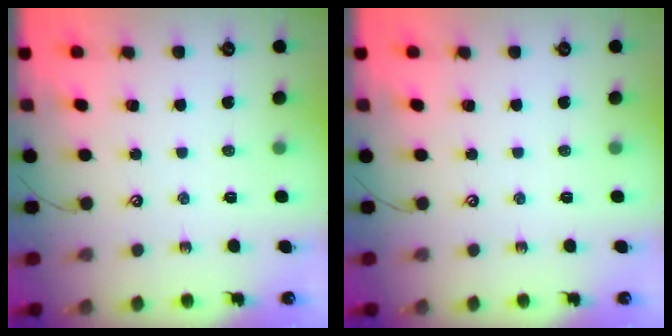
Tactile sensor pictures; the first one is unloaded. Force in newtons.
{"total": 0.0}